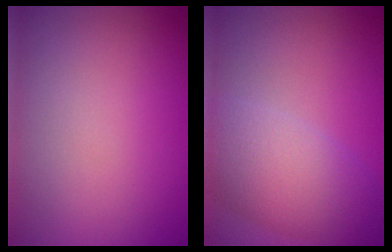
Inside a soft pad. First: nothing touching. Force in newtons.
{"total": 6.3, "press": 6.3, "slide": 0.1}